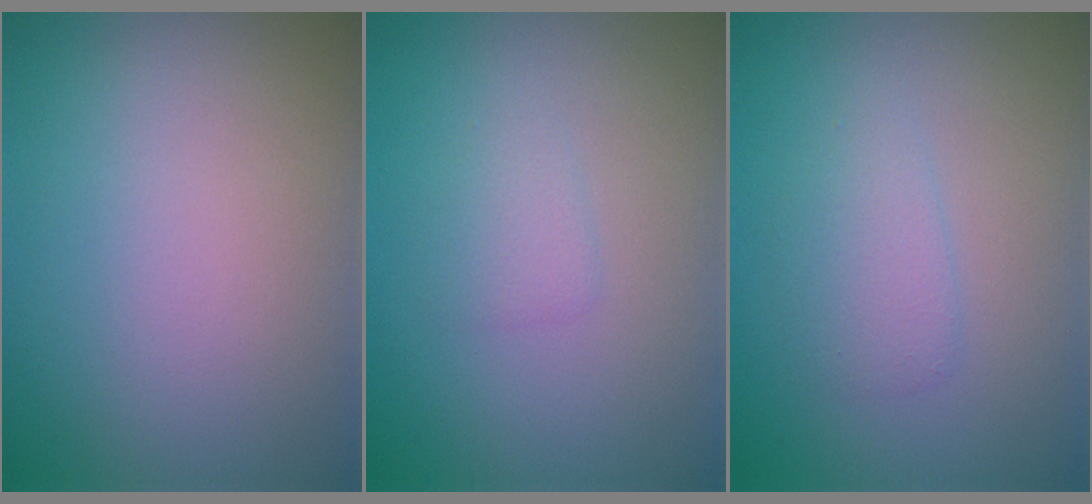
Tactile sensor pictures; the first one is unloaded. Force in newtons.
{"total": 1.2, "press": 1.2, "slide": 0.1}
{"total": 1.9, "press": 1.9, "slide": 0.0}